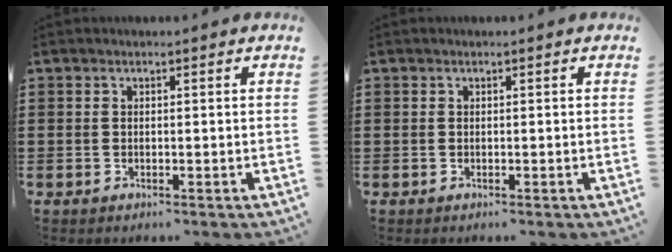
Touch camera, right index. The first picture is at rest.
{"total": 0.0}